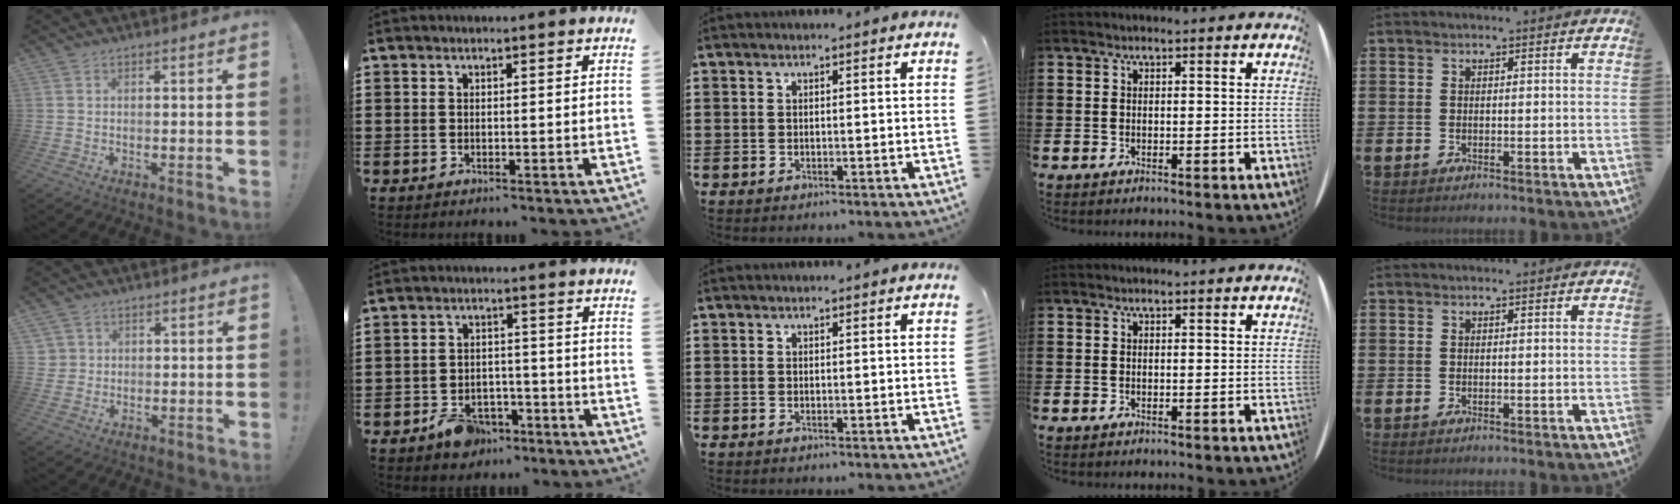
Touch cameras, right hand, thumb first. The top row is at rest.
{"thumb": {"total": 2.8, "force": [1.1, 2.6, 0.4], "torque": [-0.009, -0.001, 0.023]}, "index": {"total": 4.5, "force": [-3.5, 2.5, 1.5], "torque": [-0.034, 0.012, -0.066]}}